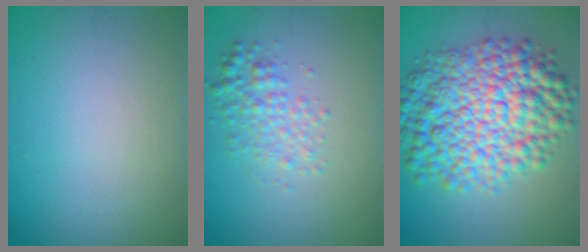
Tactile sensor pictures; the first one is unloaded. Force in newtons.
{"total": 2.6, "press": 2.6, "slide": 0.1}
{"total": 11.3, "press": 11.3, "slide": 0.1}